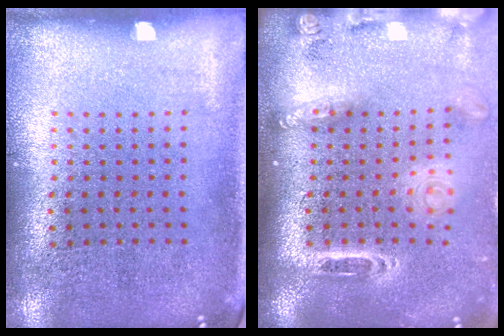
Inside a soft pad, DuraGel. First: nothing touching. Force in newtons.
{"total": 2.5, "press": 1.8, "slide": 1.7}